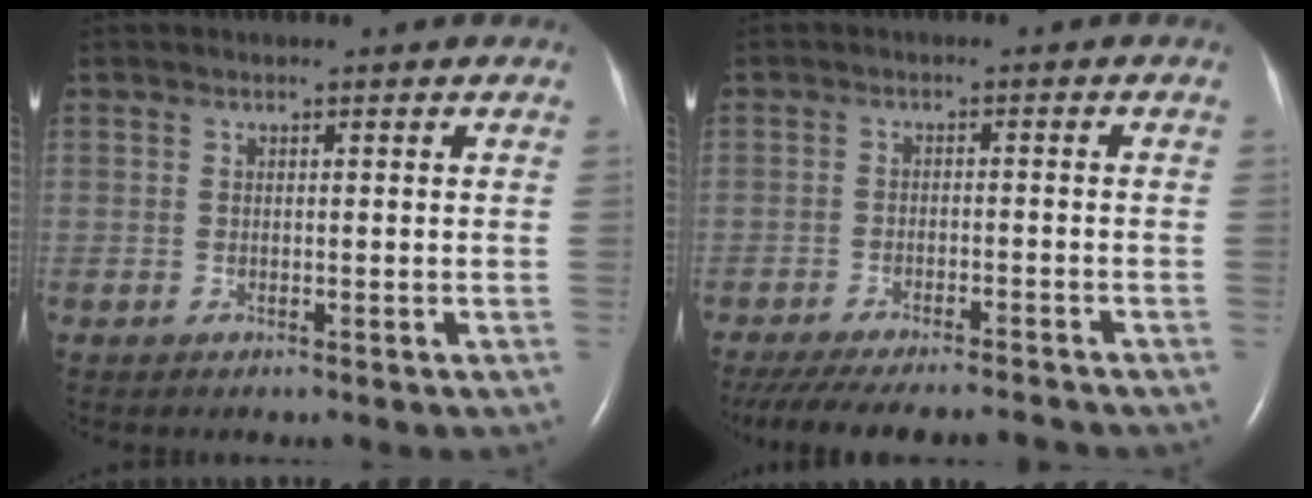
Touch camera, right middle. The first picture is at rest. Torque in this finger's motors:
{"motor_torque": [0.51, -0.54, 0.11, 0.07]}